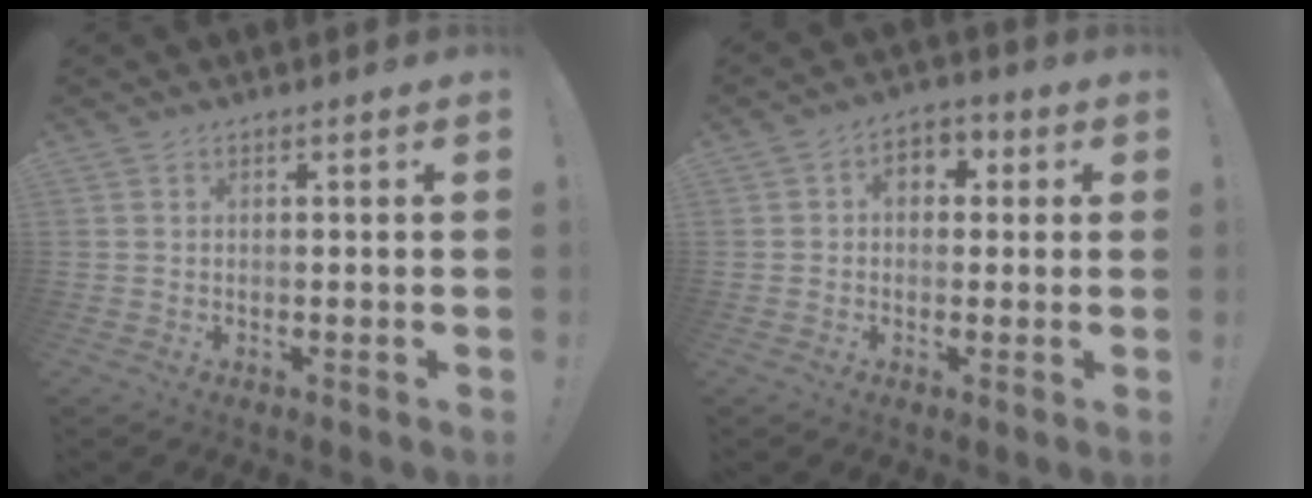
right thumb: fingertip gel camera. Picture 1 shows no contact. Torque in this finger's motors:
{"motor_torque": [0.66, 0.79, 0.53, -0.24, -0.02]}